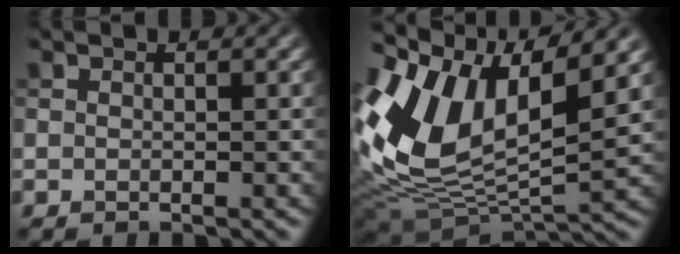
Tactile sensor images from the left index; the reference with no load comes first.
{"total": 11.9, "force": [4.0, 6.4, 9.2], "torque": [-0.188, 0.007, 0.071]}